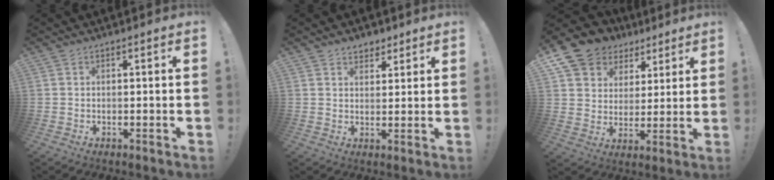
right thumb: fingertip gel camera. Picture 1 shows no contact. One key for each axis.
{"total": 4.3, "fx": 3.1, "fy": 2.9, "fz": 0.8, "tx": 0.001, "ty": -0.018, "tz": 0.056}
{"total": 11.3, "fx": 7.1, "fy": 8.2, "fz": 3.0, "tx": -0.058, "ty": -0.050, "tz": 0.142}